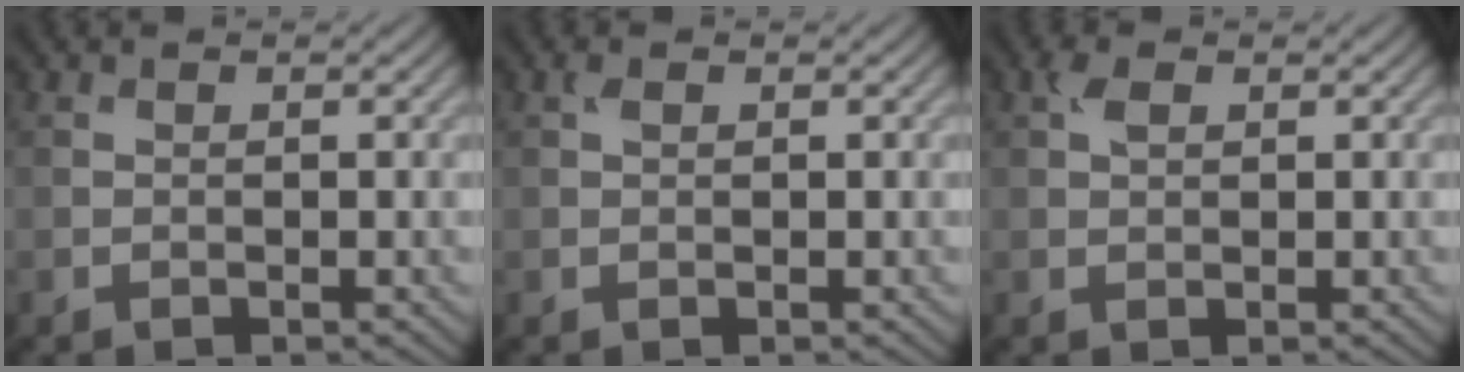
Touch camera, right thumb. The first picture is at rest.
{"total": 0.7, "force": [0.4, 0.4, 0.5], "torque": [-0.013, 0.001, 0.007]}
{"total": 1.7, "force": [0.8, 1.0, 1.1], "torque": [-0.026, 0.005, 0.013]}